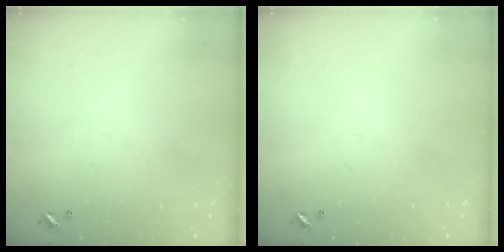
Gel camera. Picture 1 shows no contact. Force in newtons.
{"total": 0.0}